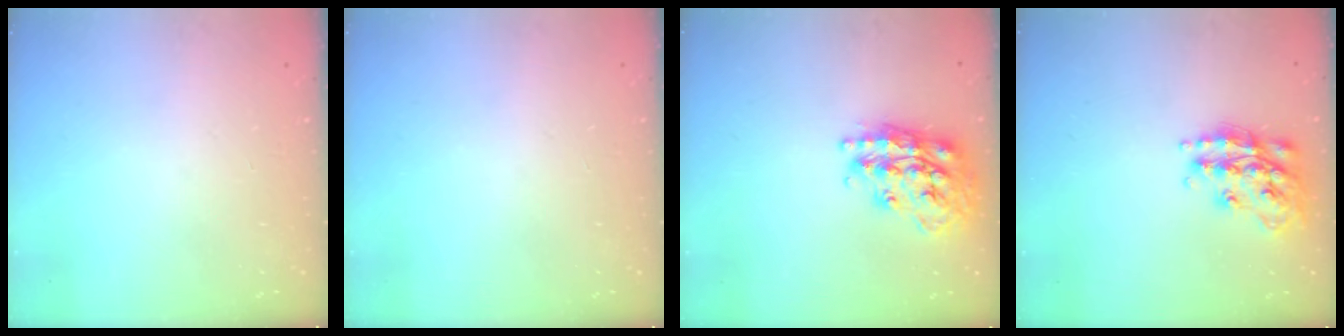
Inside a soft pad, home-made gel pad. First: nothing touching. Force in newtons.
{"total": 0.0}
{"total": 20.8, "press": 20.8, "slide": 1.4}
{"total": 18.8, "press": 18.7, "slide": 1.2}